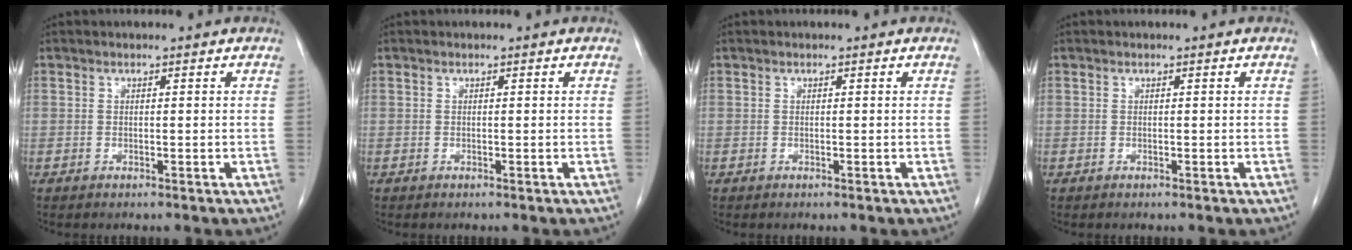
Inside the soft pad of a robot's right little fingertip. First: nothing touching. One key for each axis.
{"total": 0.0}
{"total": 0.0}
{"total": 0.0}